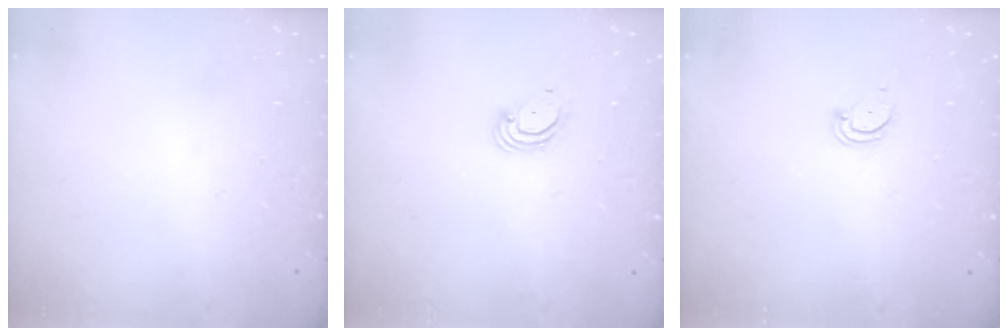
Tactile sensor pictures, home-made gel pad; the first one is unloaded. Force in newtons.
{"total": 3.9, "press": 3.9, "slide": 0.1}
{"total": 2.7, "press": 2.7, "slide": 0.2}